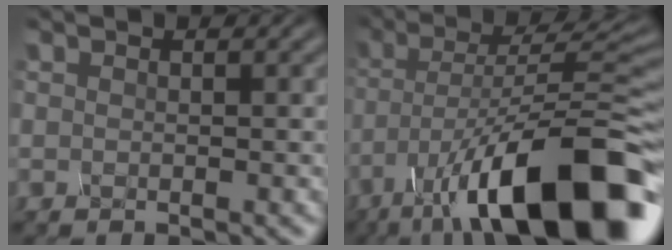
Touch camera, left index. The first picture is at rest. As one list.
[{"total": 13.5, "force": [-6.9, 5.1, 10.4], "torque": [-0.180, 0.002, -0.099]}]